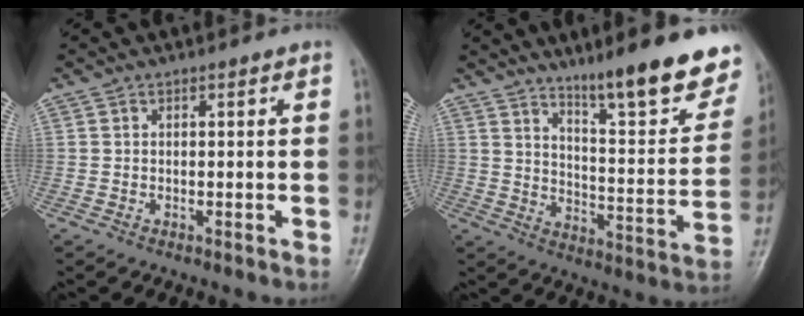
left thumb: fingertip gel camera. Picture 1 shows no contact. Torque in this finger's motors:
{"motor_torque": [0.78, 0.34, 1.44, -1.33, 0.06]}